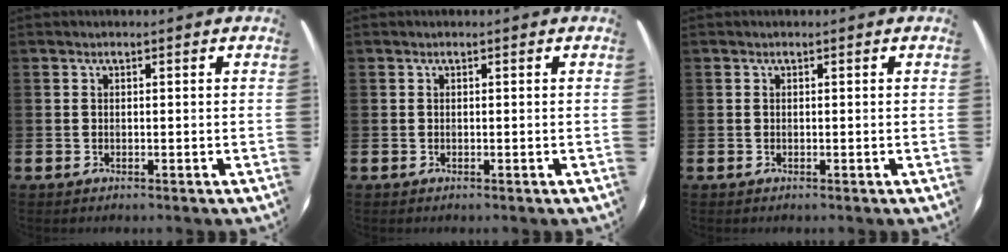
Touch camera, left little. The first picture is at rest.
{"total": 0.0}
{"total": 0.0}